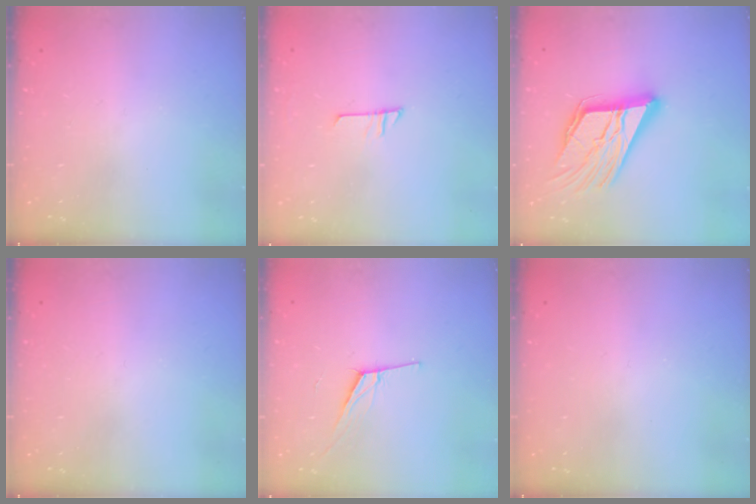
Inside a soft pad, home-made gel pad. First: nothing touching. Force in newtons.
{"total": 6.4, "press": 6.4, "slide": 0.3}
{"total": 20.2, "press": 20.1, "slide": 2.1}
{"total": 0.0}
{"total": 7.8, "press": 7.2, "slide": 3.2}
{"total": 0.0}